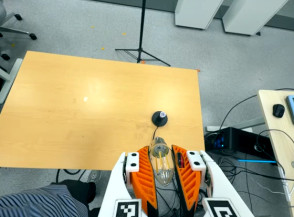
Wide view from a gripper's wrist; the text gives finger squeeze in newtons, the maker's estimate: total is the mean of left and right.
{"total": 21.2, "left": 24.5, "right": 17.9}